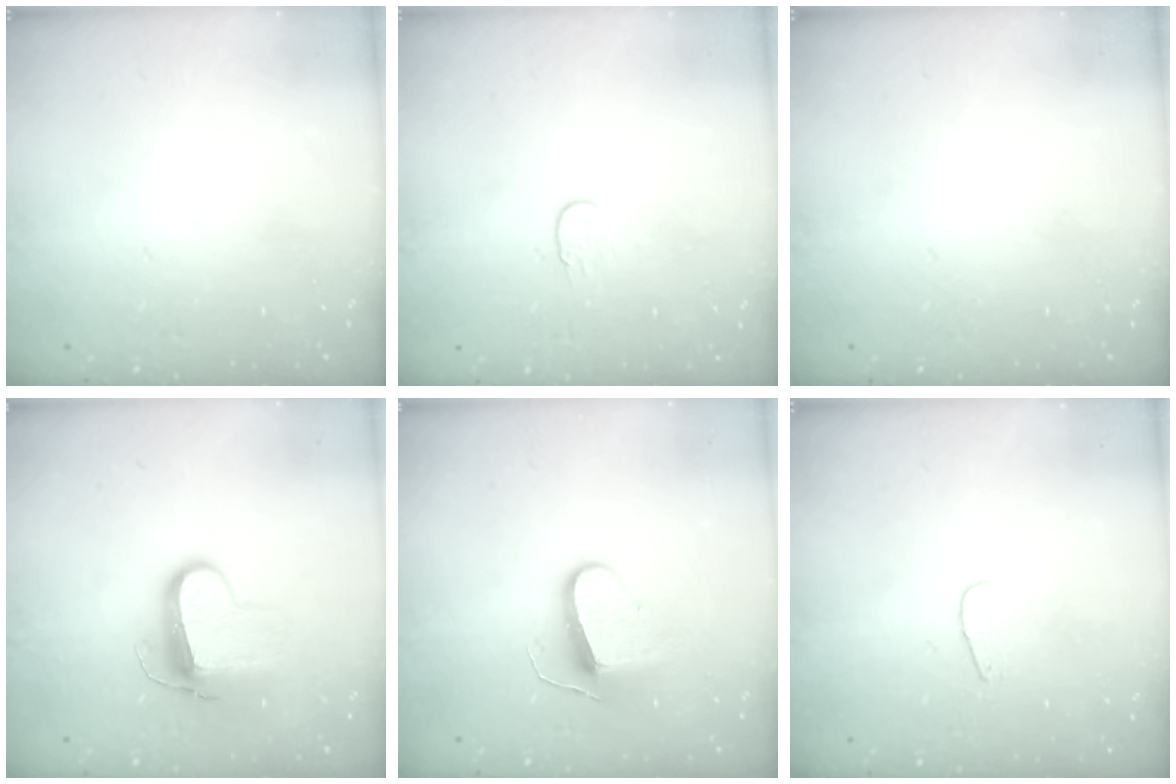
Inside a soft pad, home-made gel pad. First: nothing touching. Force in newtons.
{"total": 3.7, "press": 3.7, "slide": 0.4}
{"total": 0.0}
{"total": 10.5, "press": 10.5, "slide": 0.8}
{"total": 8.9, "press": 8.9, "slide": 0.7}
{"total": 2.8, "press": 2.8, "slide": 0.2}